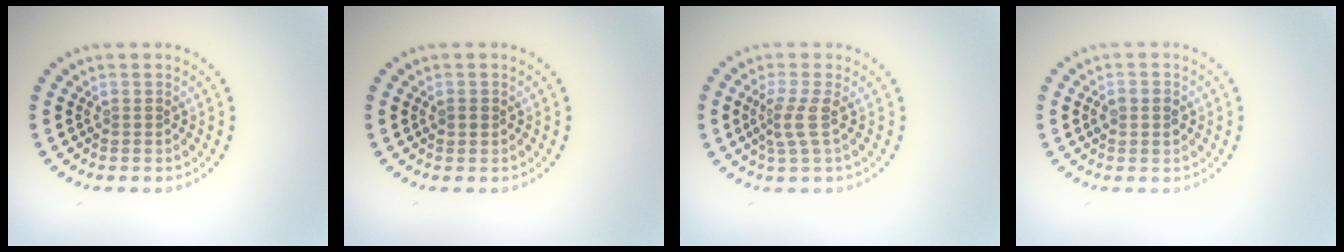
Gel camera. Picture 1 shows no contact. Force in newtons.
{"total": 0.9, "press": 0.8, "slide": 0.3}
{"total": 2.2, "press": 1.6, "slide": 1.5}
{"total": 2.0, "press": 2.0, "slide": 0.0}